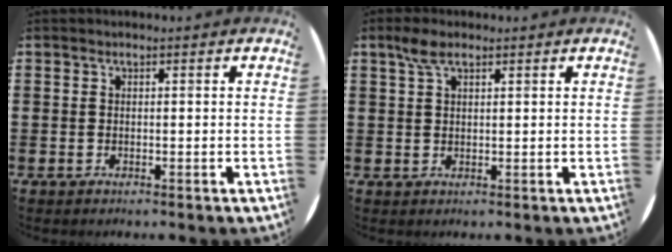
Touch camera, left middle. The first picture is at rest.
{"total": 2.9, "force": [1.8, 1.3, 1.8], "torque": [-0.033, 0.003, 0.031]}